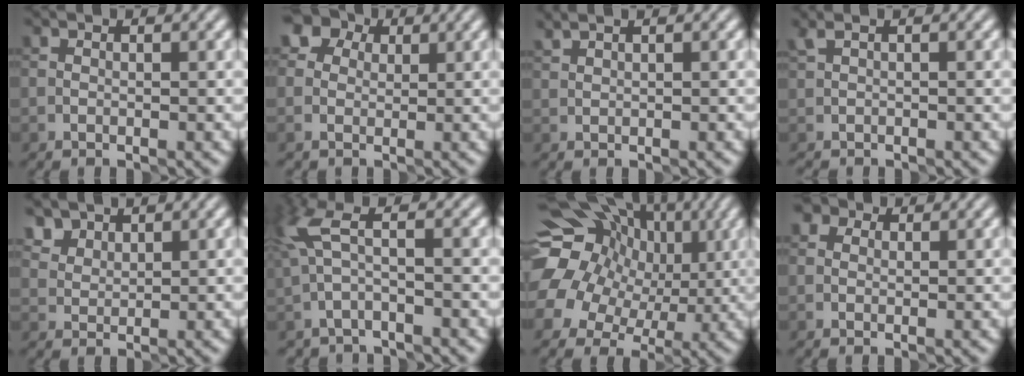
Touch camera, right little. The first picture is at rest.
{"total": 5.3, "force": [2.0, 4.8, 1.3], "torque": [-0.013, 0.023, 0.011]}
{"total": 0.8, "force": [0.8, 0.0, 0.1], "torque": [0.000, 0.006, 0.015]}
{"total": 0.0}
{"total": 3.0, "force": [2.4, 1.7, 0.6], "torque": [-0.020, -0.004, 0.066]}
{"total": 3.1, "force": [0.0, 1.4, 2.8], "torque": [-0.072, 0.004, -0.004]}
{"total": 15.4, "force": [3.6, 12.9, 7.6], "torque": [-0.152, 0.038, 0.047]}
{"total": 3.8, "force": [2.1, 2.6, 1.9], "torque": [-0.013, 0.025, -0.011]}